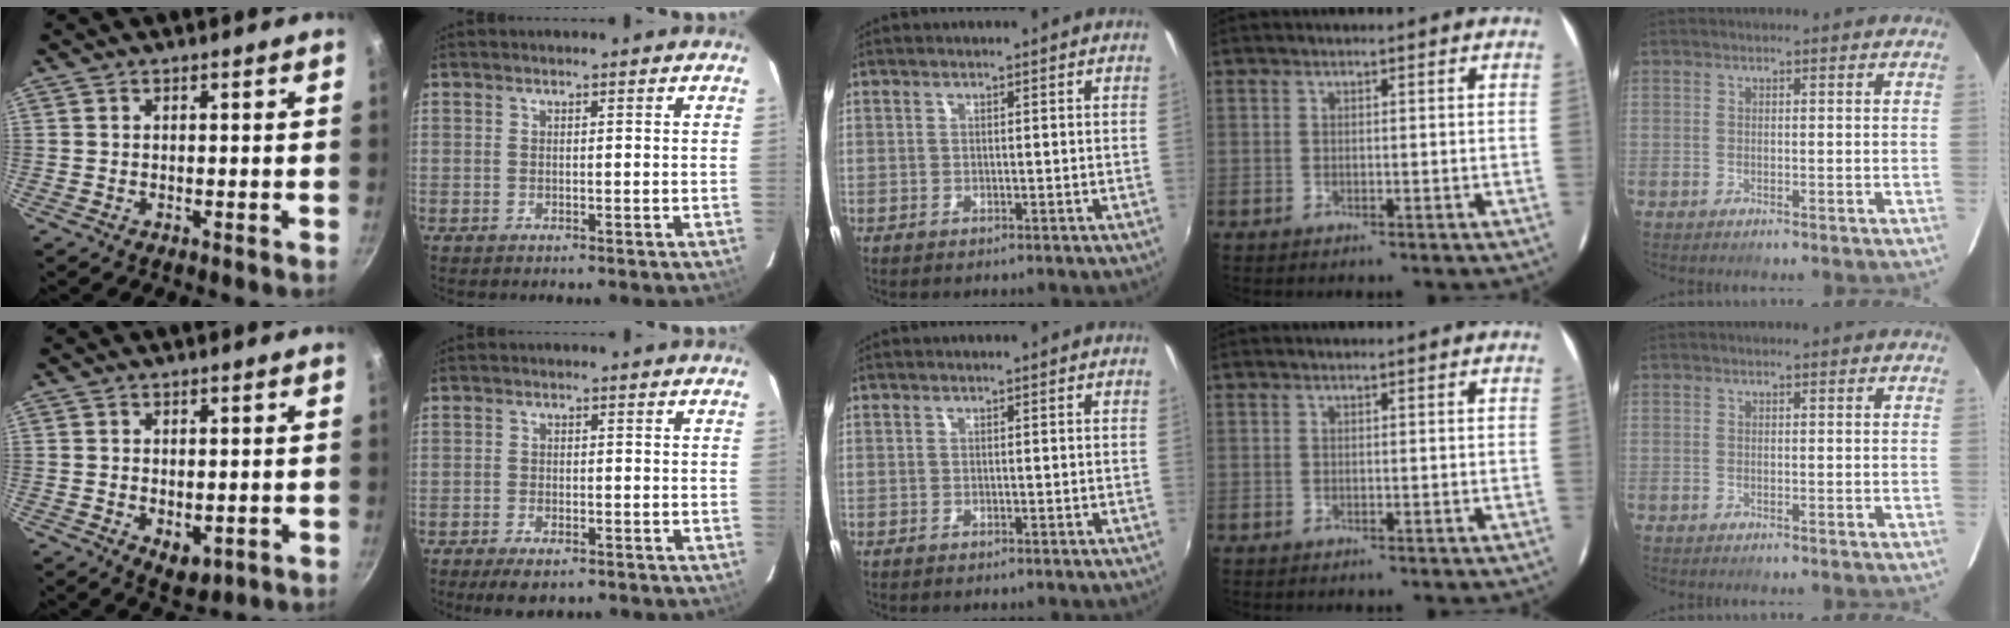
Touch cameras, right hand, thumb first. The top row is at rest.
{"thumb": {"total": 5.0, "force": [-0.7, 3.3, 3.8], "torque": [-0.050, -0.012, -0.003]}, "index": {"total": 4.9, "force": [-3.5, 1.8, 2.9], "torque": [-0.072, -0.016, -0.060]}}